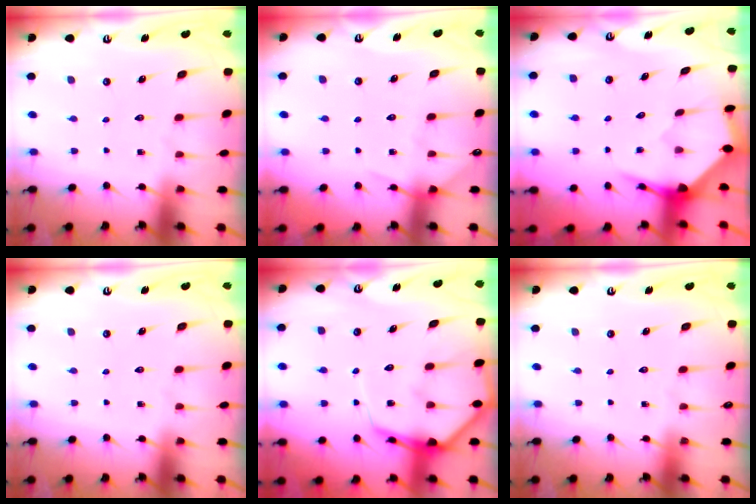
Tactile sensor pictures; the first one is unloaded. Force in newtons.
{"total": 4.7, "press": 4.6, "slide": 0.7}
{"total": 3.6, "press": 3.6, "slide": 0.4}
{"total": 0.0}
{"total": 10.0, "press": 10.0, "slide": 1.1}
{"total": 0.0}